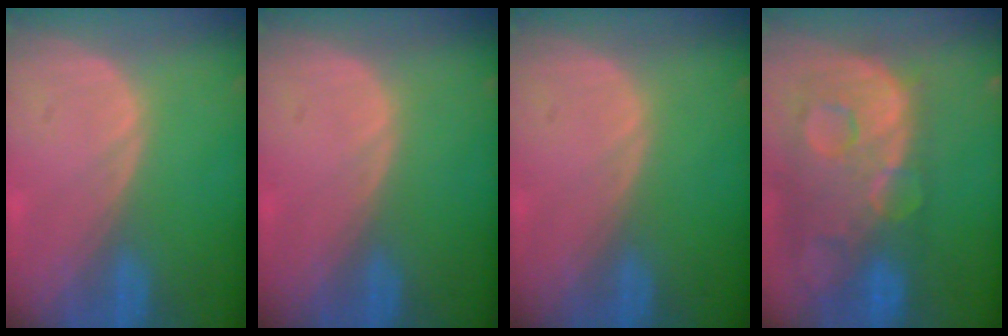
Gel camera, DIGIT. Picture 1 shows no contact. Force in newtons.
{"total": 0.0}
{"total": 0.0}
{"total": 13.8, "press": 11.3, "slide": 8.0}